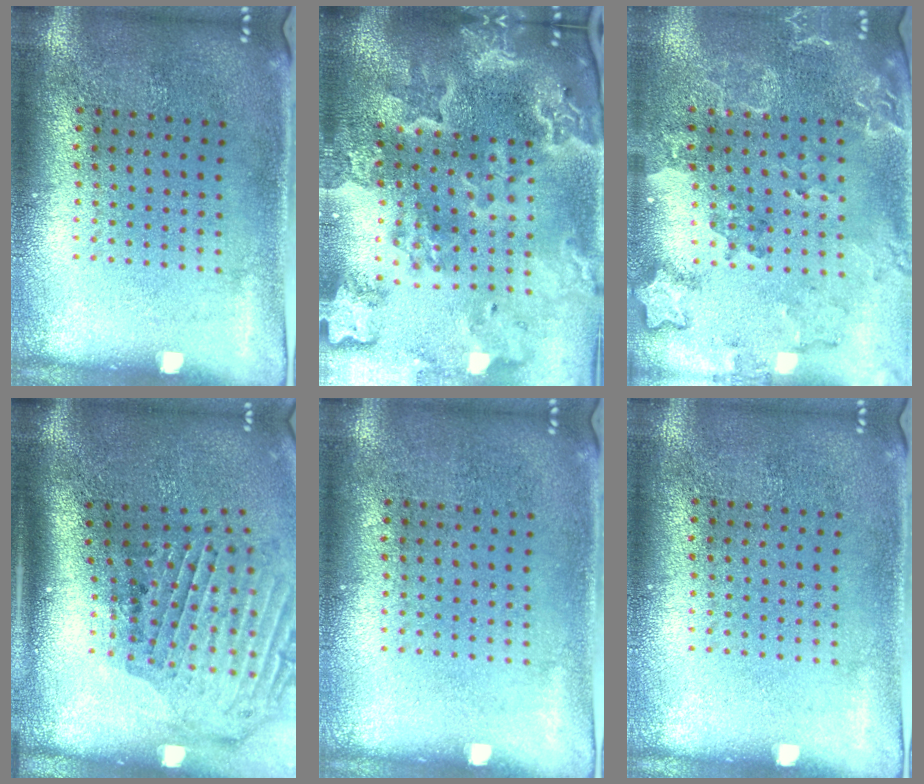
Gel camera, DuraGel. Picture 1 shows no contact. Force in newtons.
{"total": 4.7, "press": 3.8, "slide": 2.8}
{"total": 2.0, "press": 1.9, "slide": 0.7}
{"total": 2.4, "press": 1.9, "slide": 1.4}
{"total": 0.0}
{"total": 0.0}